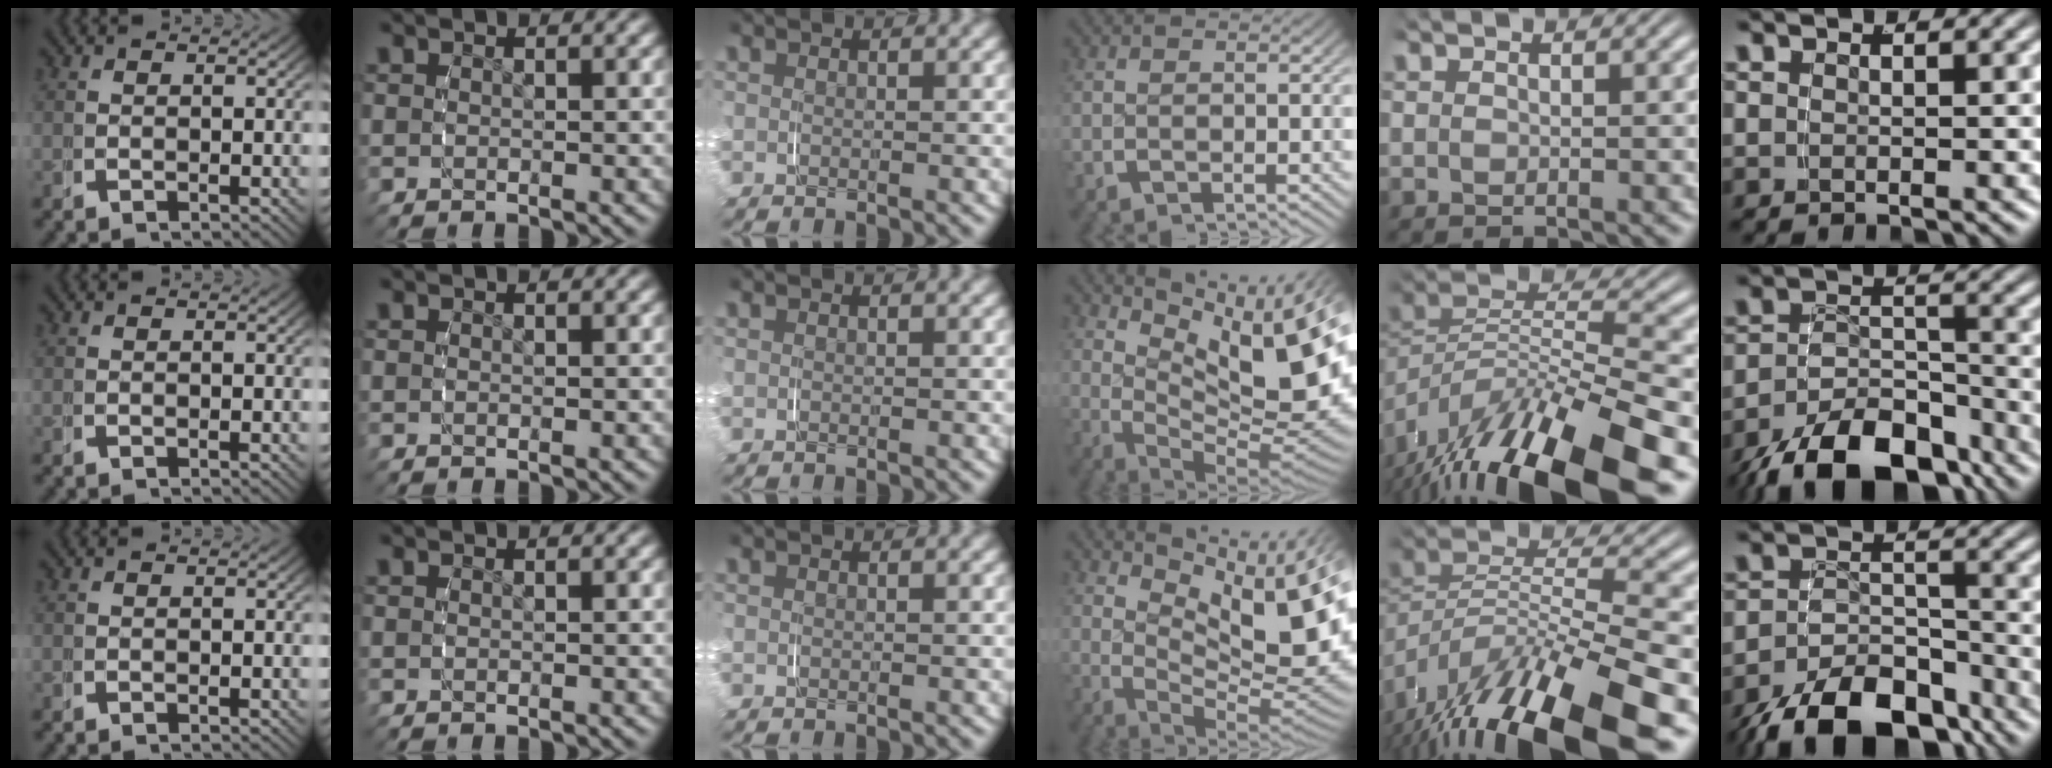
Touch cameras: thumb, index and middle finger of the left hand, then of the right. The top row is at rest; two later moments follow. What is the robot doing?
{"motion": "grasp_and_lifting", "object": "plastic wrap"}